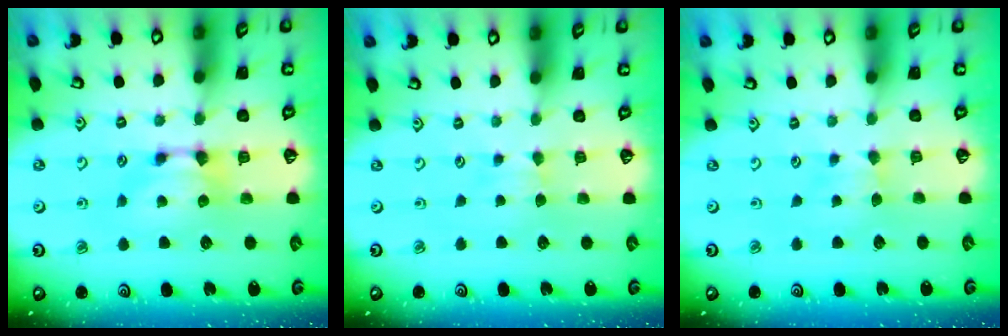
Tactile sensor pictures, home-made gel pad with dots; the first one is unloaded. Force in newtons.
{"total": 1.6, "press": 1.5, "slide": 0.5}
{"total": 2.6, "press": 2.6, "slide": 0.5}